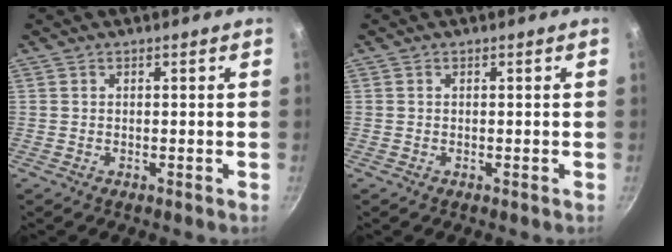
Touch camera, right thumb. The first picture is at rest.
{"total": 0.0}